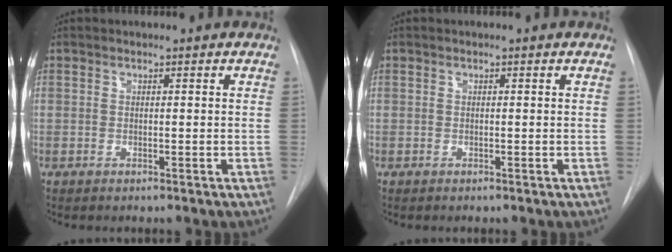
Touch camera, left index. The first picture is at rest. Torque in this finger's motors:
{"motor_torque": [-0.01, 0.03, 0.00, 0.00]}